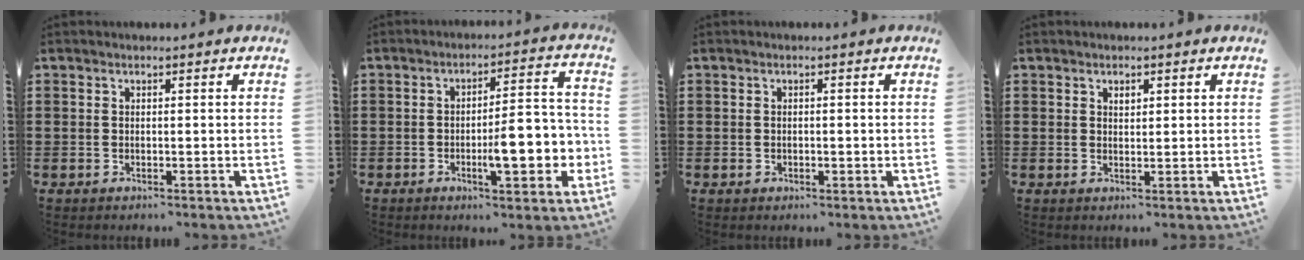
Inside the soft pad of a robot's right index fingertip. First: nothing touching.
{"total": 9.2, "force": [-2.4, 3.2, 8.3], "torque": [-0.101, -0.006, -0.041]}
{"total": 0.6, "force": [0.0, 0.6, 0.3], "torque": [-0.007, 0.004, 0.000]}
{"total": 1.2, "force": [0.7, 0.7, 0.7], "torque": [-0.008, 0.000, 0.010]}